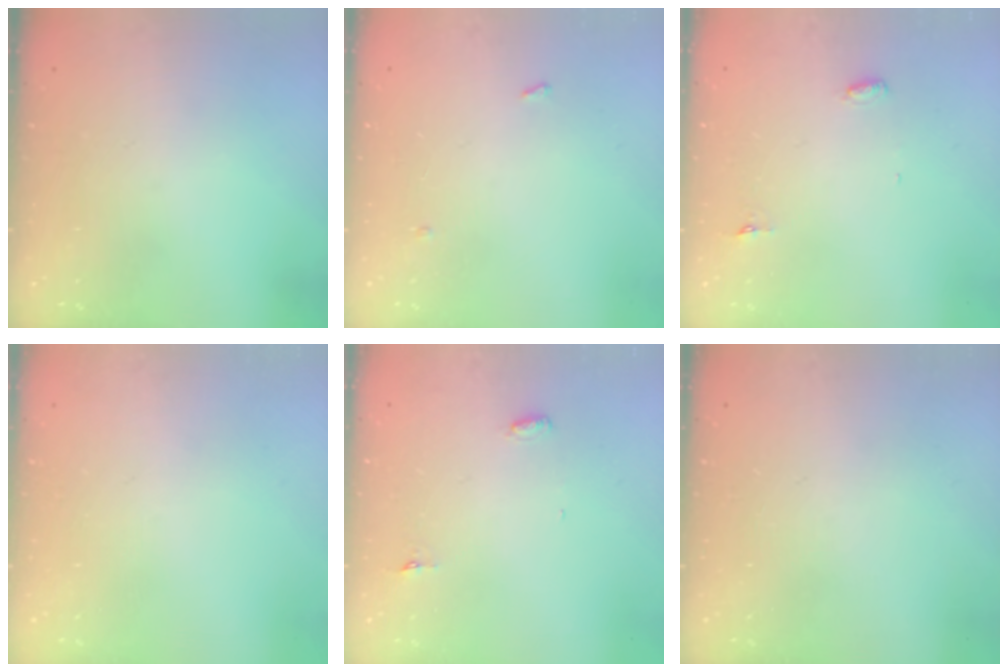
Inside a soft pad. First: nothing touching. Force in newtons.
{"total": 6.9, "press": 2.8, "slide": 6.3}
{"total": 3.0, "press": 2.8, "slide": 0.9}
{"total": 0.0}
{"total": 3.0, "press": 2.8, "slide": 0.9}
{"total": 0.0}